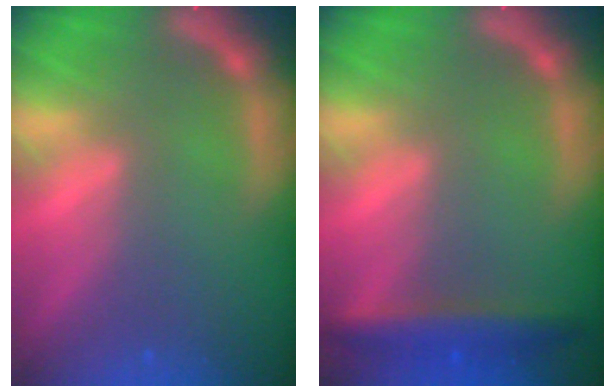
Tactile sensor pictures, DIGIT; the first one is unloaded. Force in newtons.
{"total": 4.0}